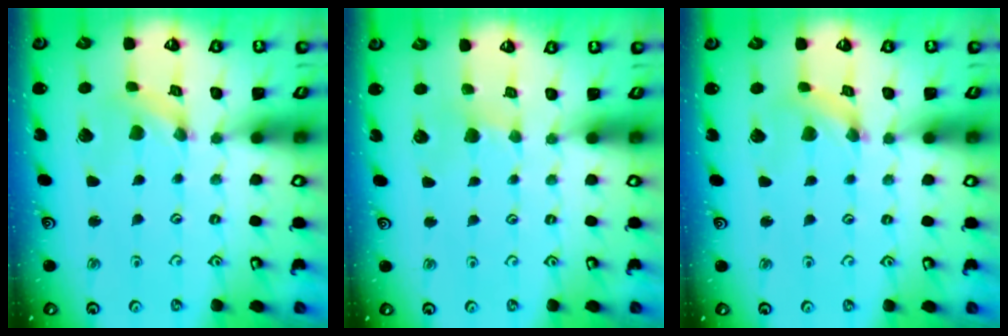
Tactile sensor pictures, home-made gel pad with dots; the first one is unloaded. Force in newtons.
{"total": 2.1, "press": 2.1, "slide": 0.4}
{"total": 1.9, "press": 1.9, "slide": 0.3}